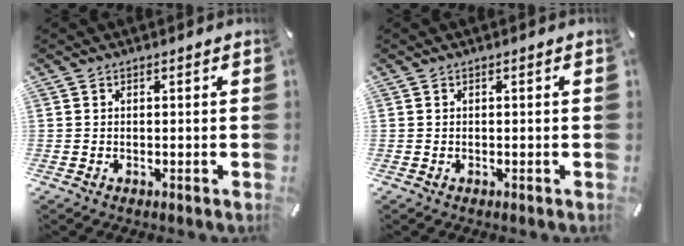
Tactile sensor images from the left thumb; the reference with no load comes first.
{"total": 0.0}